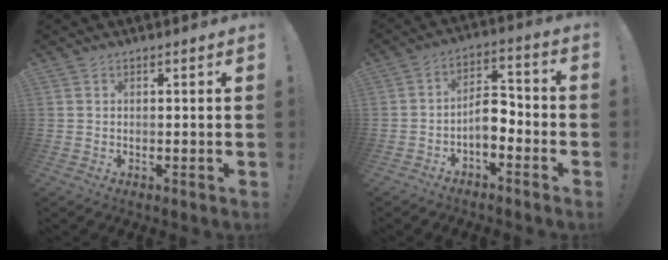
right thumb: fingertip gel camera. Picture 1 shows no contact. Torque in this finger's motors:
{"motor_torque": [1.07, 0.70, 0.68, -0.94, 0.25]}